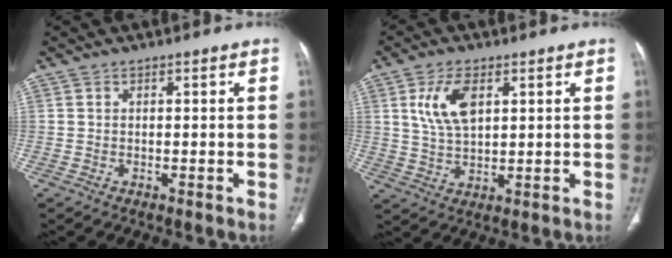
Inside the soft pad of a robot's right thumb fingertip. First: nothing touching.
{"total": 8.5, "force": [2.9, 4.4, 6.6], "torque": [-0.126, -0.008, 0.062]}